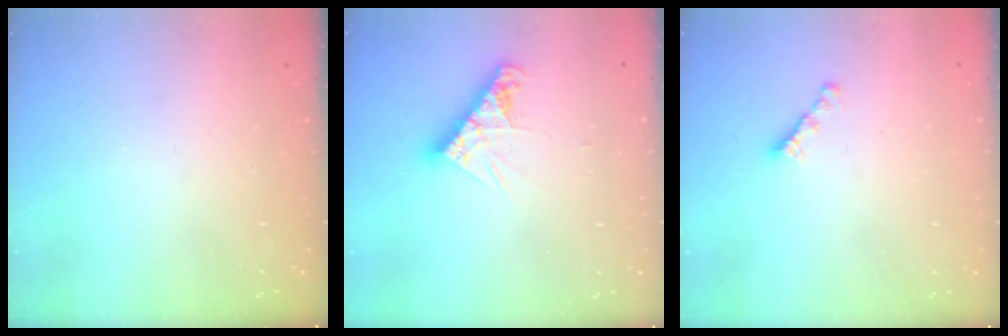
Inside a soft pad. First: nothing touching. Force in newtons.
{"total": 9.2, "press": 9.2, "slide": 0.8}
{"total": 2.8, "press": 2.7, "slide": 0.7}